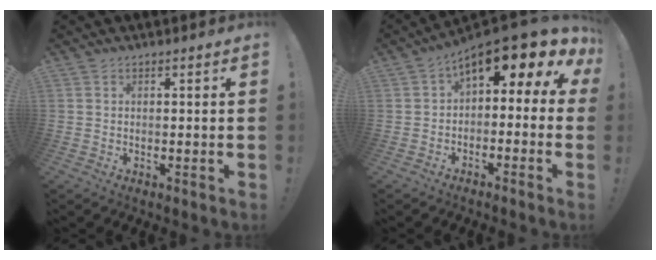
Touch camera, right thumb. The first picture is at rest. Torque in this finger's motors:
{"motor_torque": [2.53, 2.44, 0.30, 0.02, 0.37]}